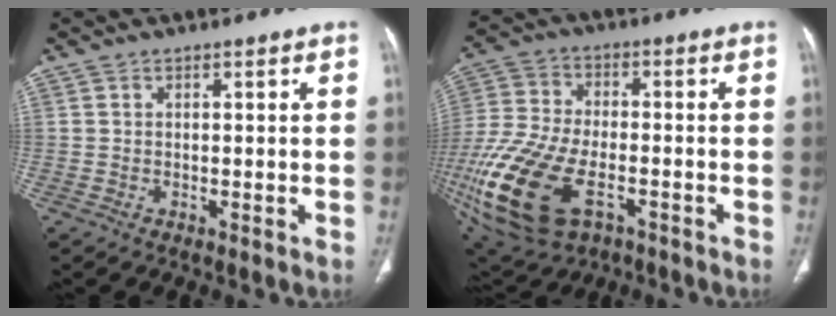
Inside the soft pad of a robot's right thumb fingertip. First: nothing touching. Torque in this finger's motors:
{"motor_torque": [1.92, -1.12, 2.04, -0.73, 0.68]}